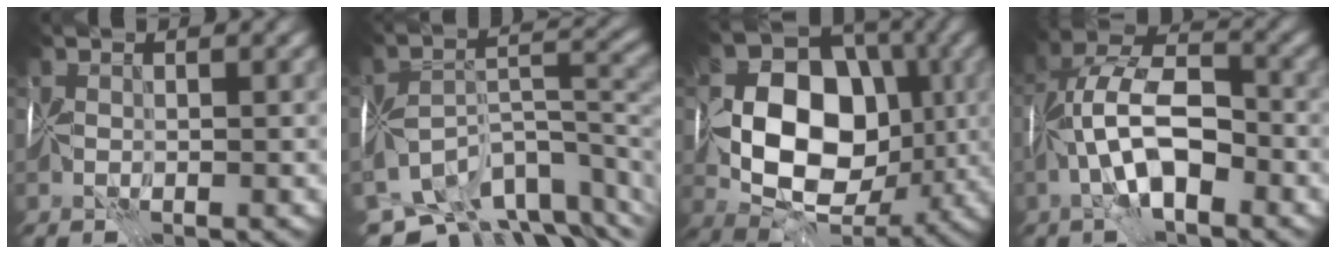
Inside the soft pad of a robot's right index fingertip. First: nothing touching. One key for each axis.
{"total": 10.2, "fx": -7.0, "fy": 4.9, "fz": 5.7, "tx": -0.092, "ty": 0.004, "tz": -0.109}
{"total": 12.4, "fx": -0.1, "fy": 9.0, "fz": 8.4, "tx": -0.117, "ty": 0.004, "tz": 0.000}
{"total": 8.3, "fx": -2.2, "fy": 3.7, "fz": 7.1, "tx": -0.135, "ty": 0.025, "tz": -0.047}